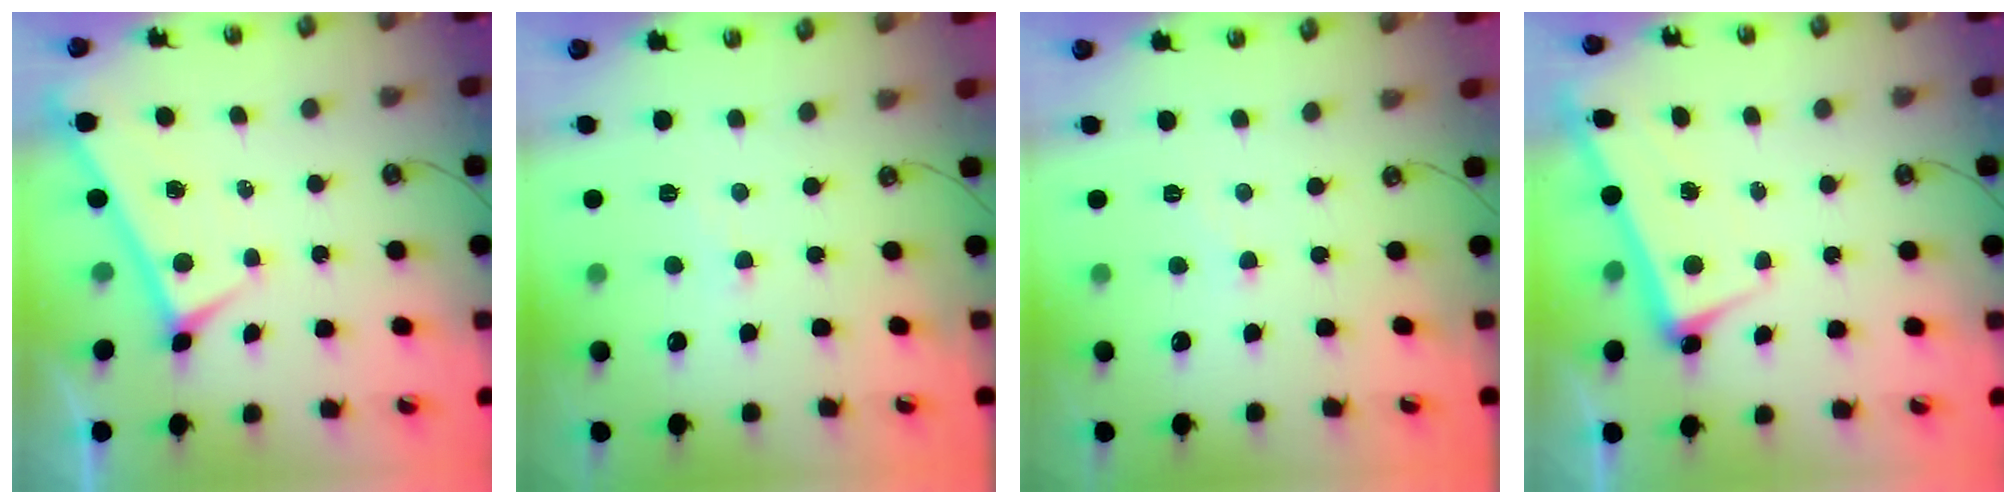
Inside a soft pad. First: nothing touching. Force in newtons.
{"total": 3.4, "press": 3.4, "slide": 0.4}
{"total": 2.4, "press": 2.4, "slide": 0.3}
{"total": 2.6, "press": 2.5, "slide": 0.6}